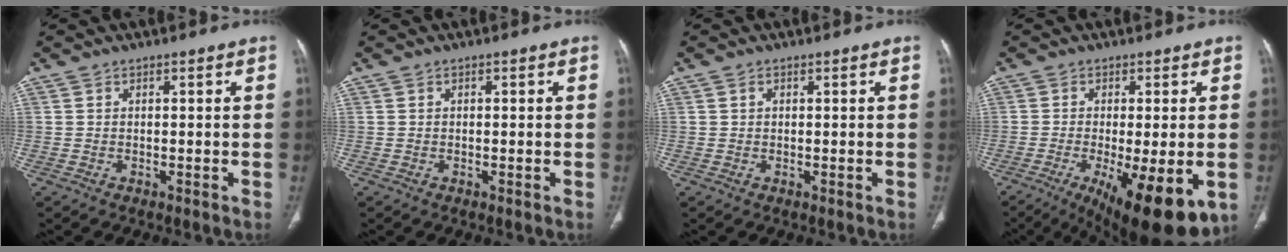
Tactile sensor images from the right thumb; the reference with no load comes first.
{"total": 0.0}
{"total": 0.7, "force": [0.2, 0.5, 0.4], "torque": [-0.007, 0.001, 0.004]}
{"total": 15.9, "force": [-5.9, 4.8, 14.0], "torque": [-0.184, -0.022, -0.076]}